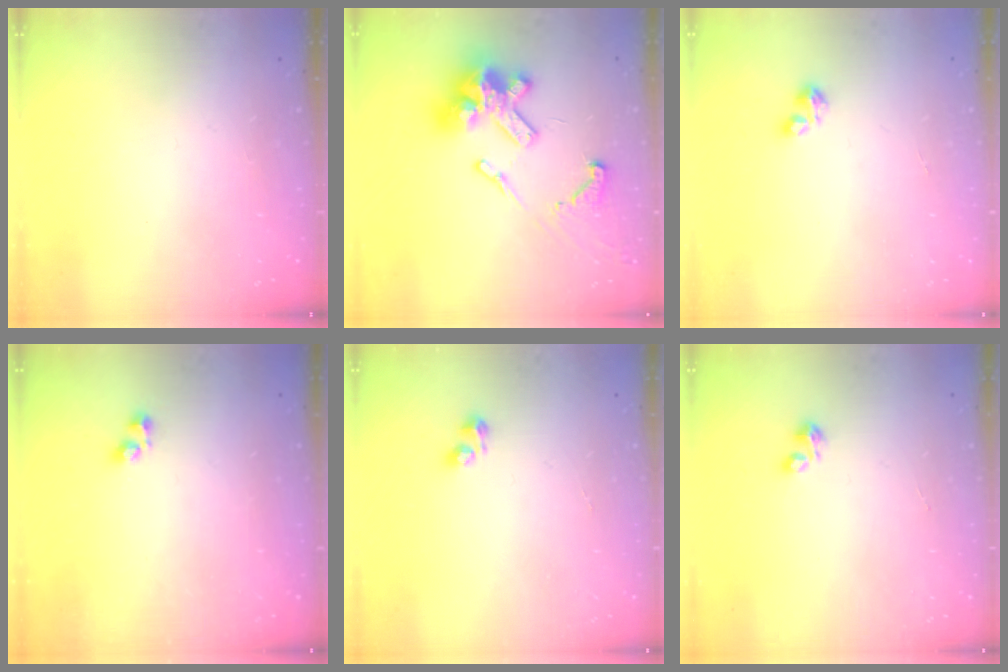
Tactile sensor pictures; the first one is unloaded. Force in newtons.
{"total": 18.9, "press": 18.8, "slide": 1.2}
{"total": 1.9, "press": 1.9, "slide": 0.4}
{"total": 1.6, "press": 1.5, "slide": 0.3}
{"total": 2.5, "press": 2.3, "slide": 0.9}
{"total": 1.5, "press": 1.5, "slide": 0.3}